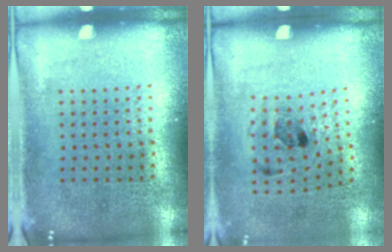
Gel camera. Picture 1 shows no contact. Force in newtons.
{"total": 1.2, "press": 0.7, "slide": 0.9}